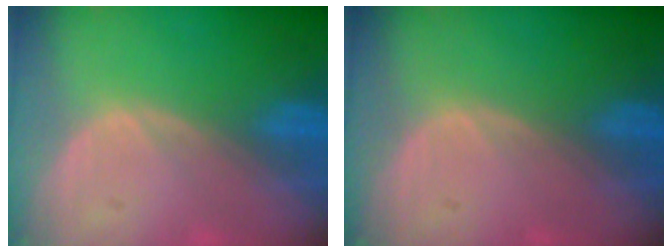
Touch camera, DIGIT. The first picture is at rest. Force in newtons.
{"total": 0.0}